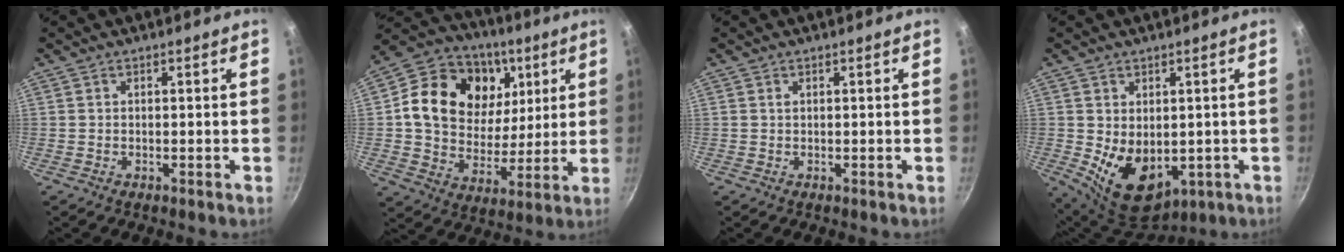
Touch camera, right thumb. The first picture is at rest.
{"total": 22.6, "force": [6.7, 17.1, 13.2], "torque": [-0.199, -0.013, 0.110]}
{"total": 0.5, "force": [0.2, 0.4, 0.3], "torque": [-0.005, 0.001, 0.004]}
{"total": 11.4, "force": [-0.9, 7.8, 8.3], "torque": [-0.111, -0.022, 0.012]}